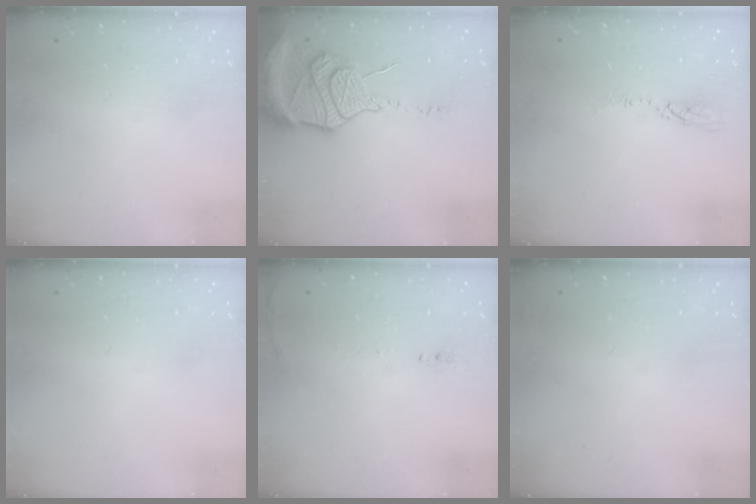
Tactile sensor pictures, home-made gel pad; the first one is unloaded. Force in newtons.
{"total": 18.9, "press": 18.8, "slide": 1.8}
{"total": 3.5, "press": 3.5, "slide": 0.3}
{"total": 0.0}
{"total": 6.1, "press": 6.0, "slide": 0.9}
{"total": 2.8, "press": 2.2, "slide": 1.7}